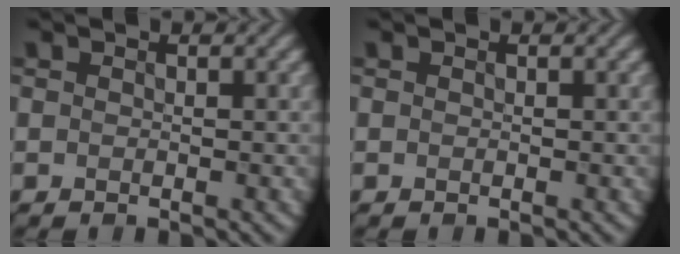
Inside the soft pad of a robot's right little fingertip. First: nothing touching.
{"total": 0.0}